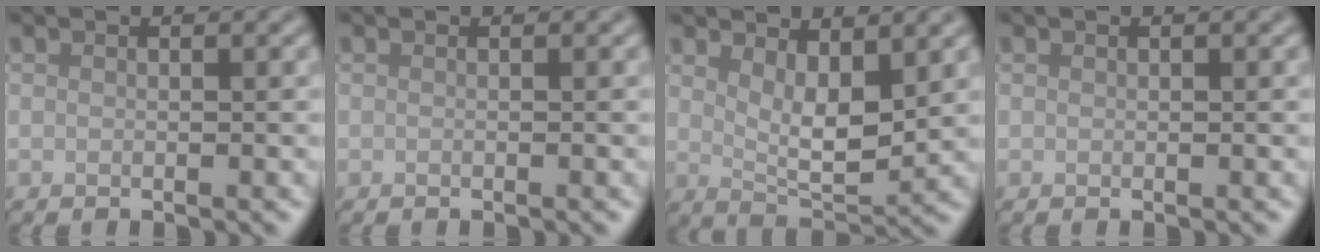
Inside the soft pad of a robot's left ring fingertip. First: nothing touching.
{"total": 0.0}
{"total": 4.8, "force": [1.9, 2.0, 3.9], "torque": [-0.073, -0.012, 0.039]}
{"total": 0.0}